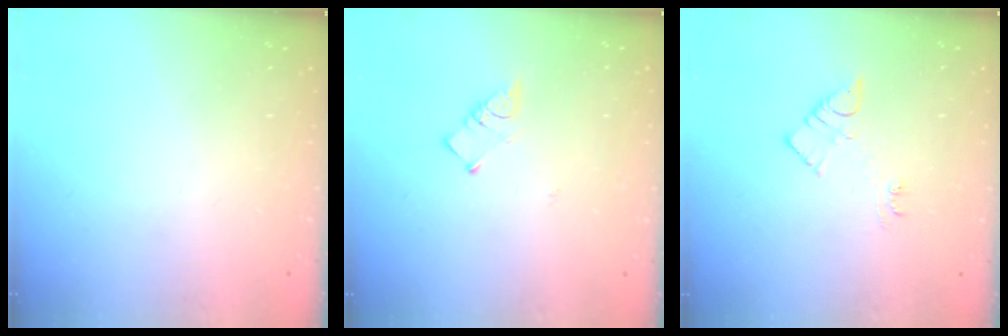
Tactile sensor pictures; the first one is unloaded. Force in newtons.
{"total": 3.7, "press": 3.7, "slide": 0.2}
{"total": 5.6, "press": 5.5, "slide": 0.6}